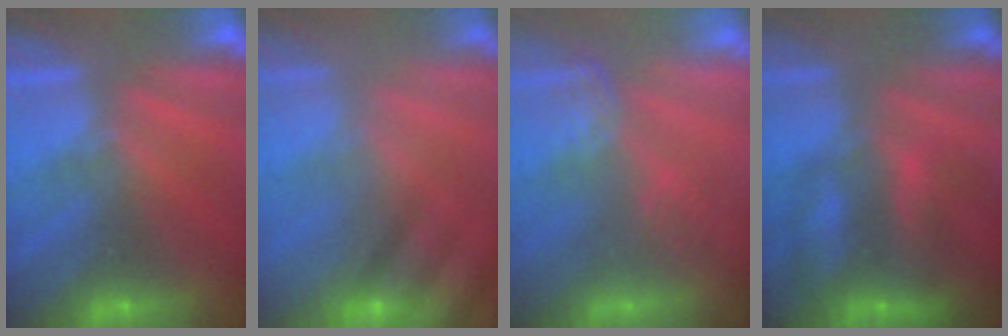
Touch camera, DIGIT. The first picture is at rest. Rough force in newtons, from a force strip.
{"total": 9.1}
{"total": 2.8}
{"total": 8.6}